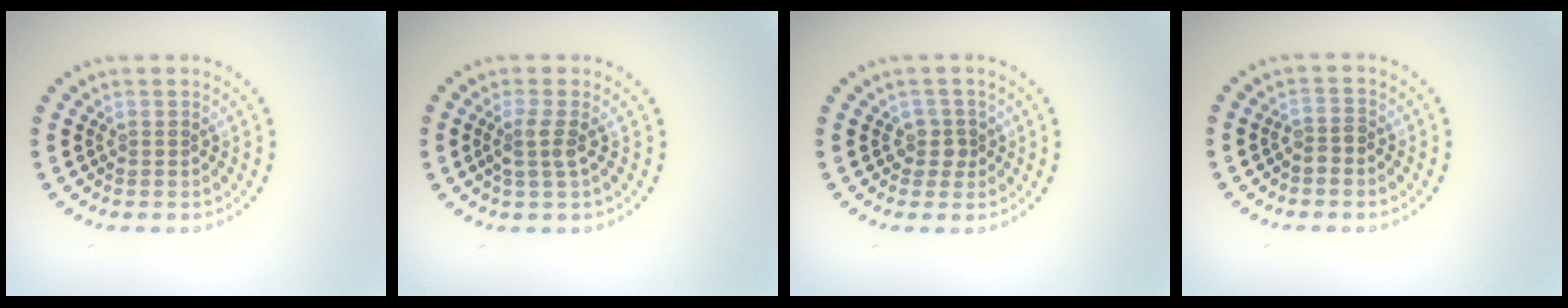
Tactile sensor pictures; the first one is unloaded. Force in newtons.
{"total": 2.0, "press": 1.5, "slide": 1.2}
{"total": 1.7, "press": 1.4, "slide": 0.9}
{"total": 1.3, "press": 1.1, "slide": 0.7}